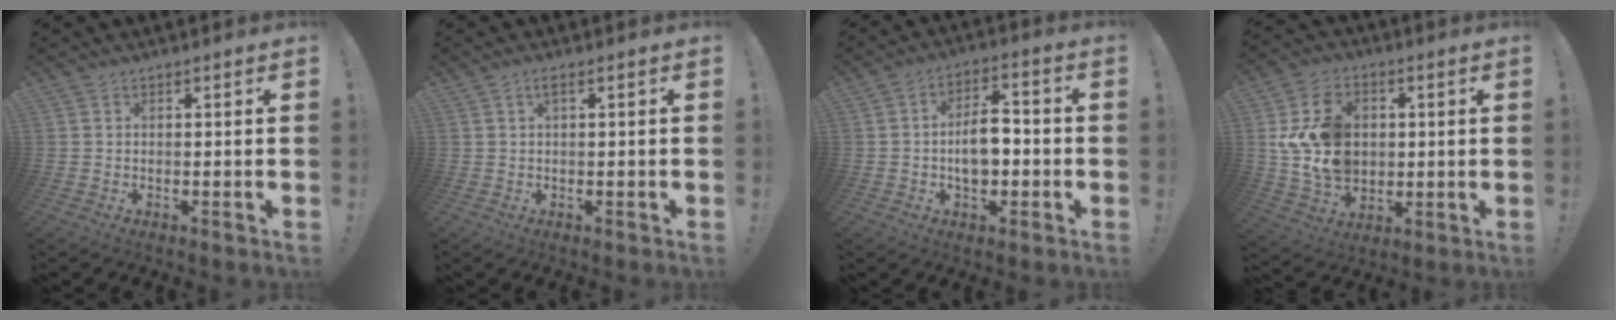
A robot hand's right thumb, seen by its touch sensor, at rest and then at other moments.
{"total": 1.4, "force": [0.6, 0.0, 1.2], "torque": [-0.019, 0.001, 0.008]}
{"total": 9.5, "force": [-1.3, 6.0, 7.2], "torque": [-0.119, 0.012, -0.026]}
{"total": 16.4, "force": [2.3, 12.6, 10.3], "torque": [-0.191, -0.010, 0.045]}